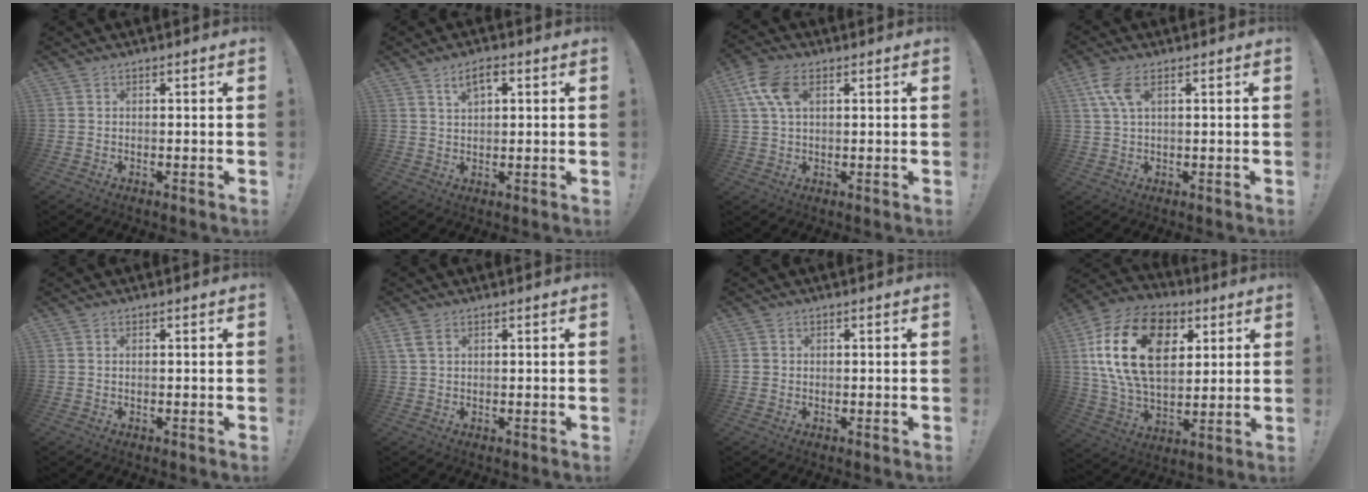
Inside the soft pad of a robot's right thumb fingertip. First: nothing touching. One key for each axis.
{"total": 4.7, "fx": 2.2, "fy": 2.3, "fz": 3.5, "tx": -0.053, "ty": -0.001, "tz": 0.036}
{"total": 8.9, "fx": 3.1, "fy": 5.2, "fz": 6.6, "tx": -0.137, "ty": 0.005, "tz": 0.061}
{"total": 6.2, "fx": 2.5, "fy": 2.5, "fz": 5.1, "tx": -0.105, "ty": 0.005, "tz": 0.050}
{"total": 0.0}
{"total": 3.3, "fx": 1.5, "fy": 1.7, "fz": 2.5, "tx": -0.052, "ty": 0.005, "tz": 0.029}
{"total": 1.2, "fx": 0.0, "fy": 1.2, "fz": 0.1, "tx": -0.006, "ty": 0.005, "tz": 0.003}
{"total": 23.9, "fx": 7.3, "fy": 15.6, "fz": 16.5, "tx": -0.307, "ty": -0.021, "tz": 0.129}